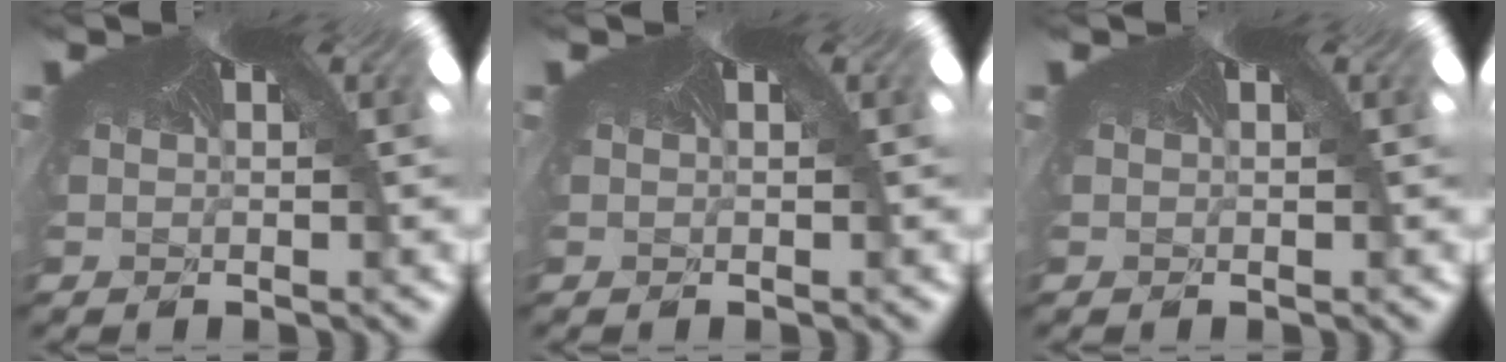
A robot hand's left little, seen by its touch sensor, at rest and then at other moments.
{"total": 0.0}
{"total": 0.0}